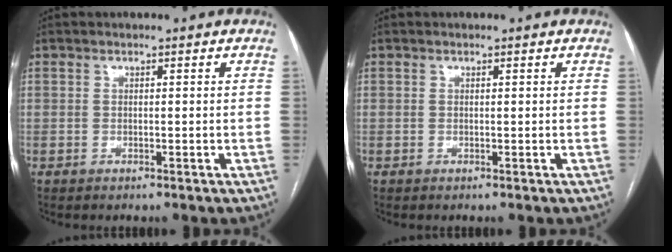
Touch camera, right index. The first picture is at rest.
{"total": 0.0}